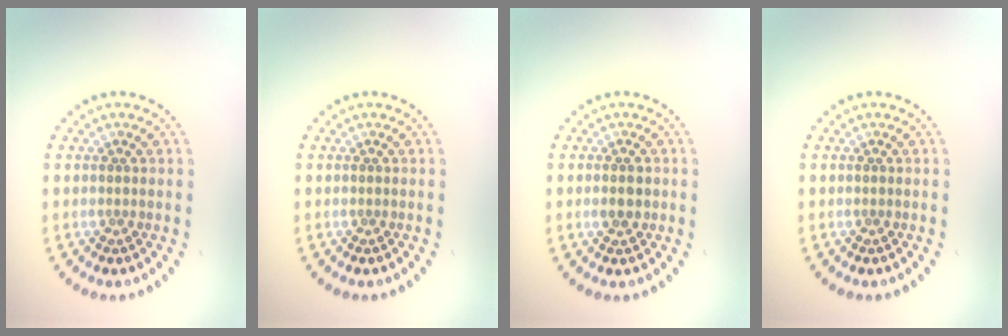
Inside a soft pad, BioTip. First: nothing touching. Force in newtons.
{"total": 0.0}
{"total": 1.9, "press": 1.9, "slide": 0.1}
{"total": 0.0}